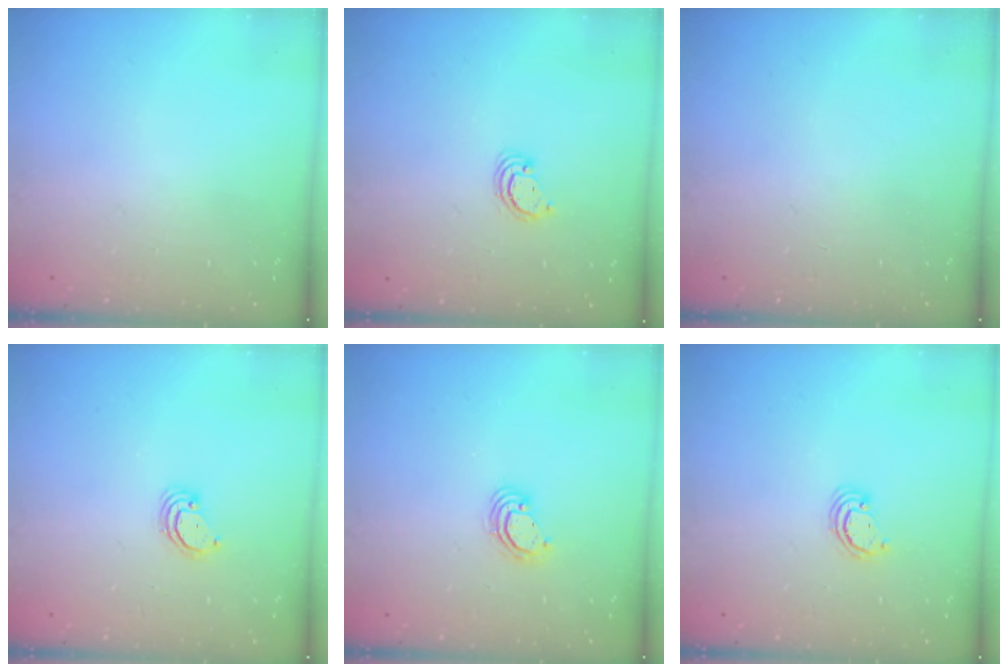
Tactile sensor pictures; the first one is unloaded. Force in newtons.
{"total": 2.6, "press": 2.6, "slide": 0.3}
{"total": 0.0}
{"total": 3.1, "press": 3.1, "slide": 0.2}
{"total": 4.1, "press": 4.1, "slide": 0.3}
{"total": 2.6, "press": 2.5, "slide": 0.3}